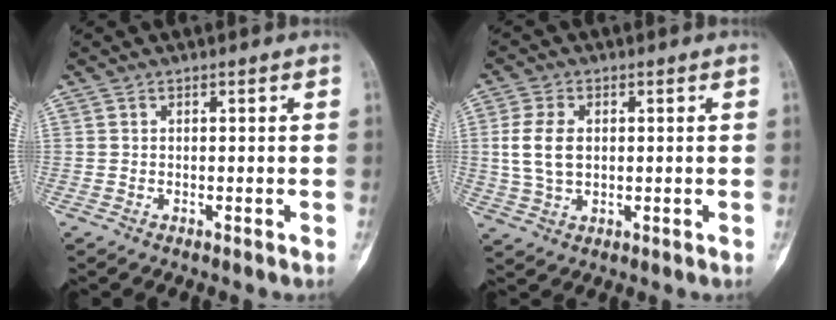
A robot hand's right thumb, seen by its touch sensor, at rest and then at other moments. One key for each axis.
{"total": 7.1, "fx": 0.8, "fy": 4.6, "fz": 5.4, "tx": -0.112, "ty": 0.002, "tz": 0.019}